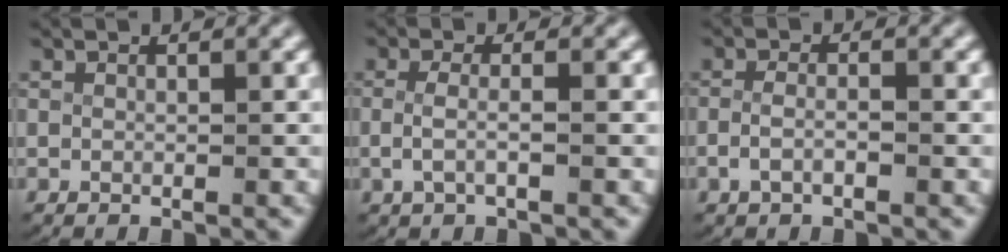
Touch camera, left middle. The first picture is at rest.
{"total": 2.0, "force": [-0.7, 0.7, 1.8], "torque": [-0.051, -0.010, -0.007]}
{"total": 1.9, "force": [-1.2, 0.7, 1.3], "torque": [-0.039, -0.011, -0.015]}